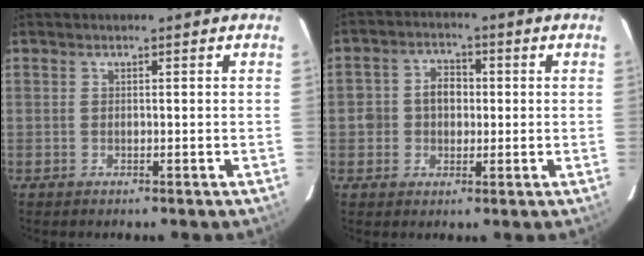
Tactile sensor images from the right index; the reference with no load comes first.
{"total": 5.7, "force": [-0.2, 5.0, 2.8], "torque": [-0.053, 0.019, -0.001]}